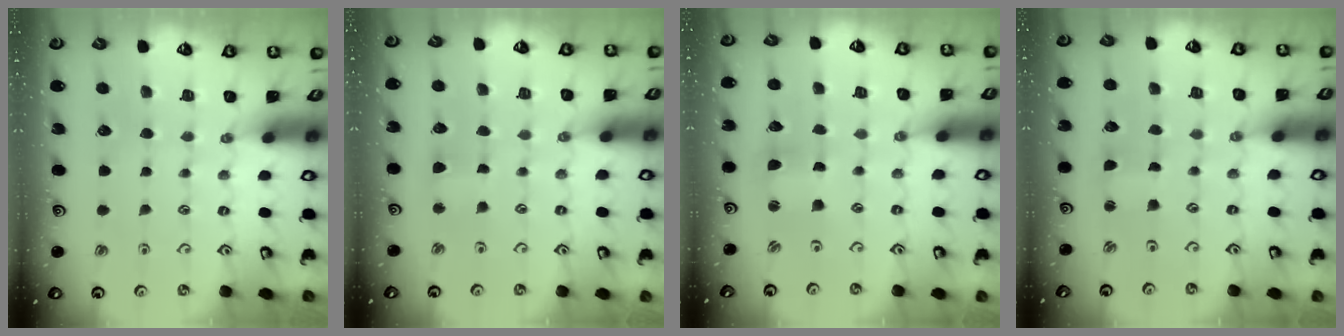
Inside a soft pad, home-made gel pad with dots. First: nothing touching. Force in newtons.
{"total": 2.2, "press": 2.2, "slide": 0.2}
{"total": 2.7, "press": 2.7, "slide": 0.4}
{"total": 1.7, "press": 1.7, "slide": 0.1}